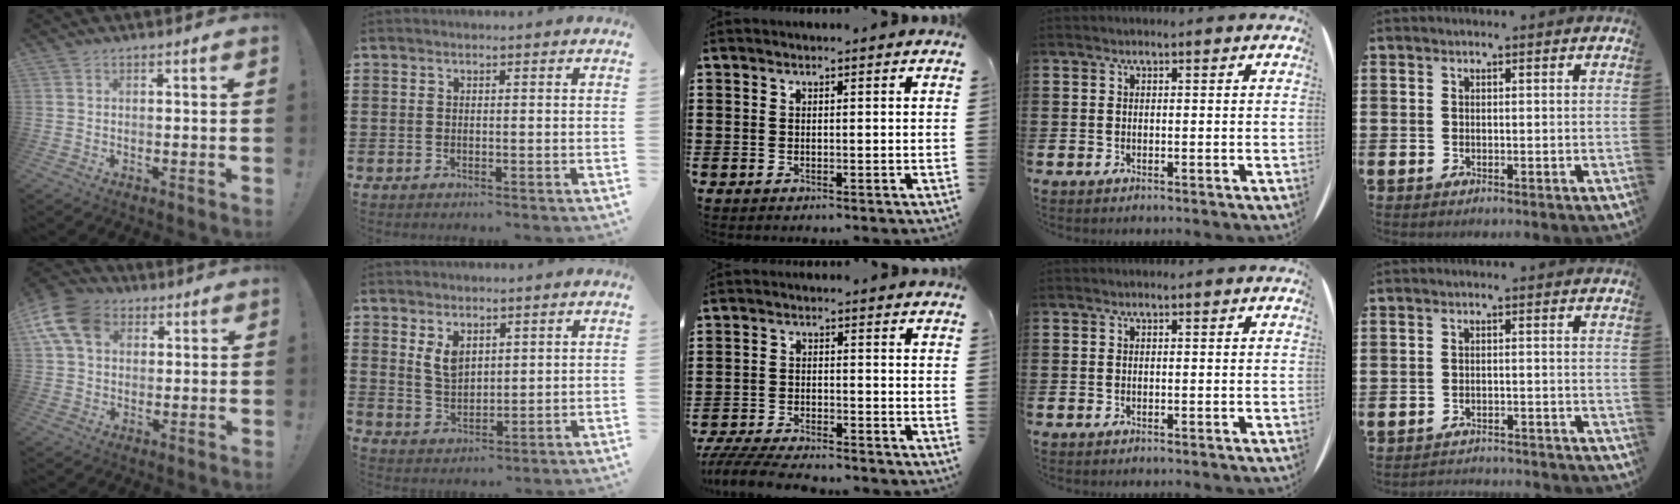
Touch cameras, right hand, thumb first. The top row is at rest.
{"thumb": {"total": 12.9, "force": [4.6, 9.2, 7.8], "torque": [-0.158, -0.007, 0.090]}, "index": {"total": 4.1, "force": [2.2, 2.5, 2.4], "torque": [-0.055, 0.007, 0.040]}, "middle": {"total": 5.0, "force": [-4.8, 0.5, 1.2], "torque": [-0.030, -0.002, -0.099]}, "little": {"total": 2.0, "force": [-2.0, -0.1, -0.1], "torque": [-0.003, 0.004, -0.044]}}